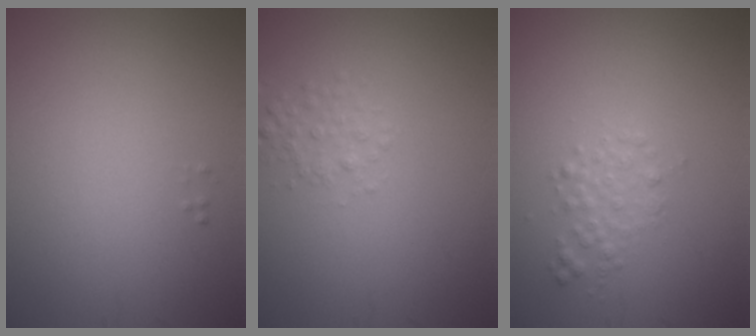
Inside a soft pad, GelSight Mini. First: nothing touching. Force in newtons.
{"total": 1.5, "press": 1.5, "slide": 0.1}
{"total": 1.7, "press": 1.7, "slide": 0.0}